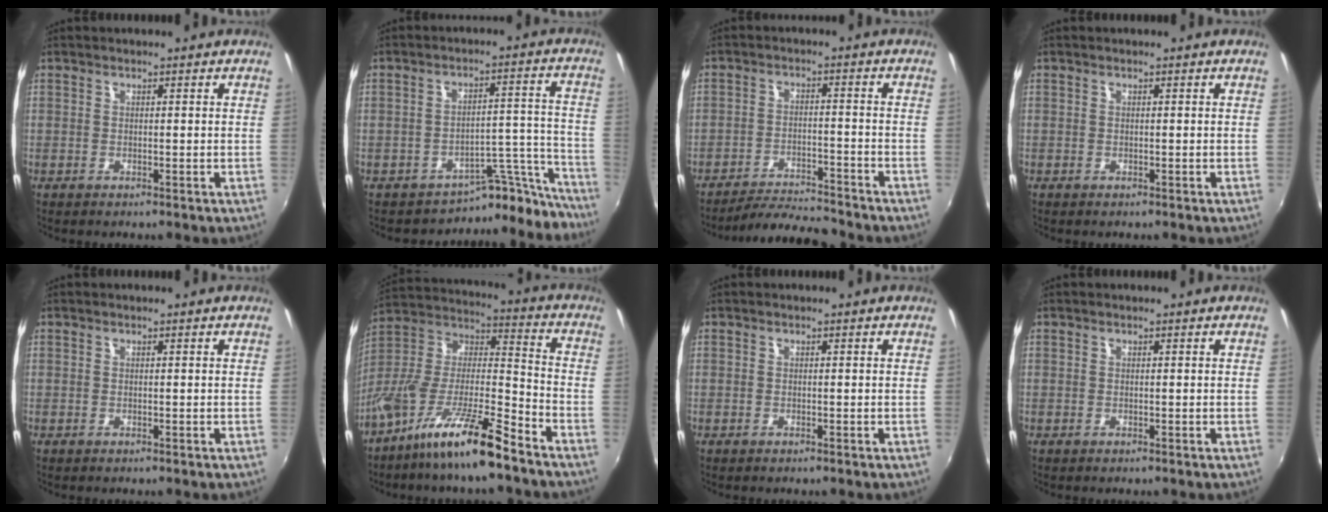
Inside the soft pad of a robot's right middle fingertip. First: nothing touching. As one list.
[{"total": 12.4, "force": [-11.6, 4.2, 1.3], "torque": [0.018, 0.064, -0.163]}, {"total": 8.9, "force": [-8.6, 0.7, 2.3], "torque": [-0.064, 0.000, -0.135]}, {"total": 0.0}, {"total": 0.0}, {"total": 17.7, "force": [-12.6, 2.5, 12.2], "torque": [-0.222, -0.009, -0.235]}, {"total": 0.0}, {"total": 0.0}]